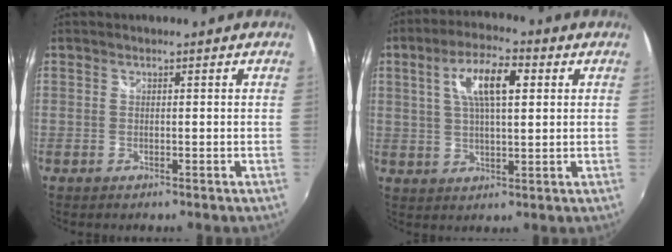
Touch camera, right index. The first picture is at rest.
{"total": 9.6, "force": [3.0, 3.3, 8.5], "torque": [-0.155, 0.017, 0.051]}